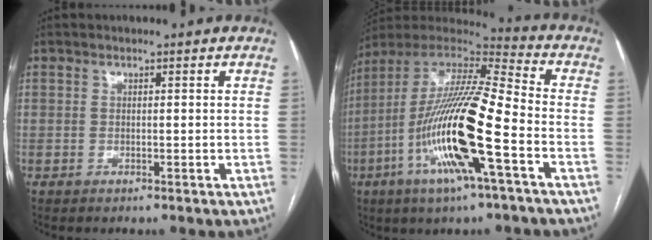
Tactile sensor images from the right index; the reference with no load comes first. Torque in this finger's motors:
{"motor_torque": [2.14, 0.00, 1.05, 0.21]}